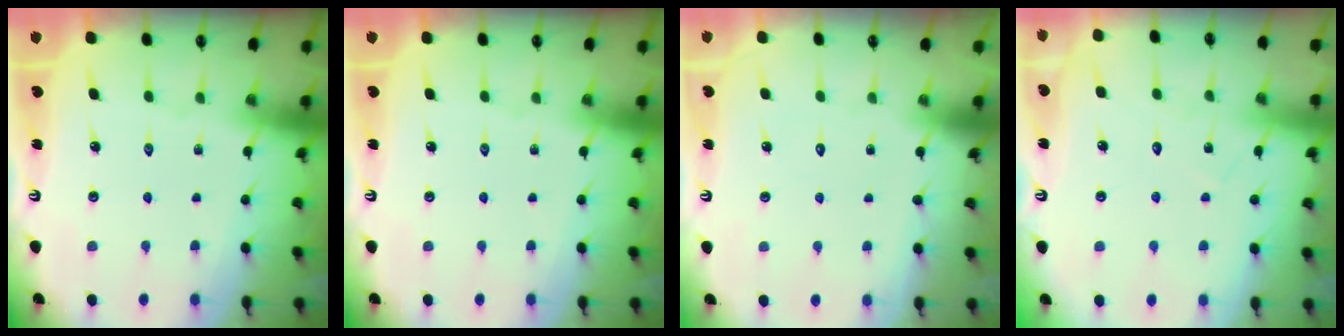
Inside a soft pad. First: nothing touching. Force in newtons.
{"total": 0.0}
{"total": 1.6, "press": 1.6, "slide": 0.0}
{"total": 7.5, "press": 7.4, "slide": 0.3}